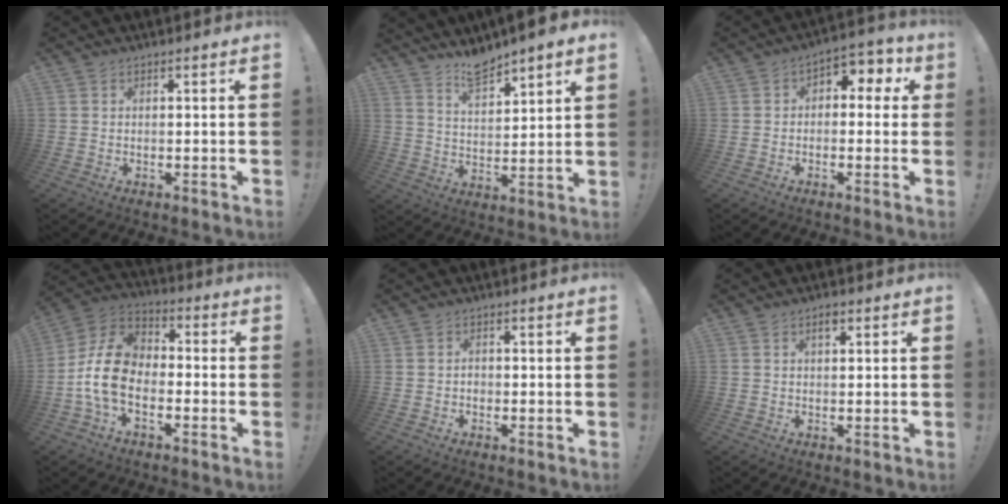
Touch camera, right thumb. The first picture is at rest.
{"total": 7.6, "force": [6.7, 1.7, 3.1], "torque": [-0.054, -0.045, 0.121]}
{"total": 4.6, "force": [-0.5, 3.8, 2.5], "torque": [-0.025, 0.011, -0.009]}
{"total": 13.9, "force": [-4.0, 9.6, 9.2], "torque": [-0.177, 0.038, -0.064]}
{"total": 1.3, "force": [-0.8, 1.0, 0.3], "torque": [-0.007, 0.006, -0.014]}
{"total": 2.4, "force": [1.1, 1.3, 1.7], "torque": [-0.016, -0.004, 0.015]}